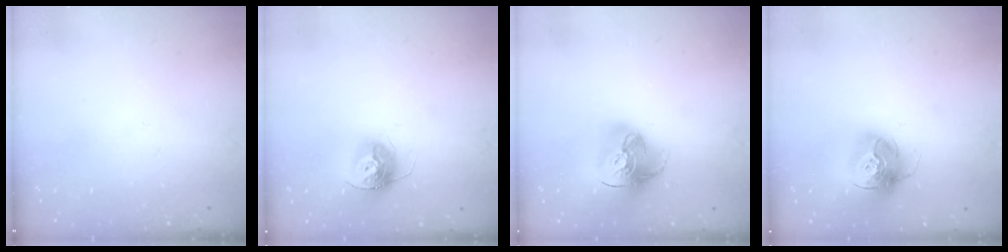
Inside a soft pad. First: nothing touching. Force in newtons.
{"total": 11.1, "press": 11.1, "slide": 0.5}
{"total": 16.2, "press": 16.1, "slide": 1.7}
{"total": 15.7, "press": 15.6, "slide": 1.6}